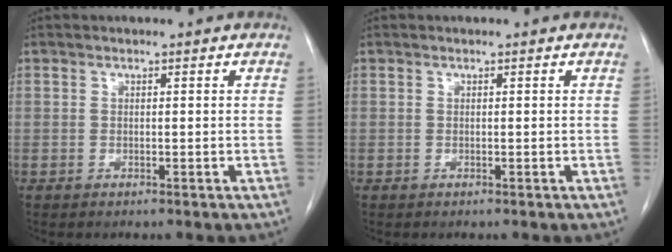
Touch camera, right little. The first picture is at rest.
{"total": 0.0}